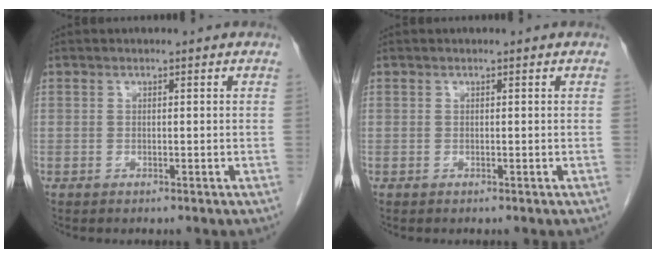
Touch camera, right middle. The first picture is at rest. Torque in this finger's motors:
{"motor_torque": [-0.02, -0.18, 0.00, 0.00]}